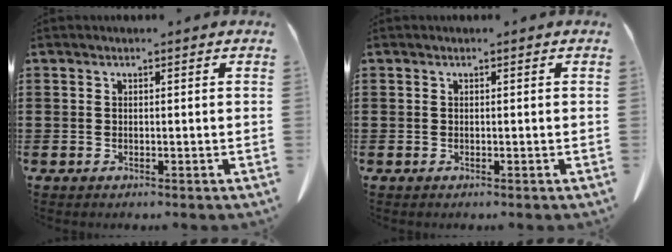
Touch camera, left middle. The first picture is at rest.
{"total": 0.0}